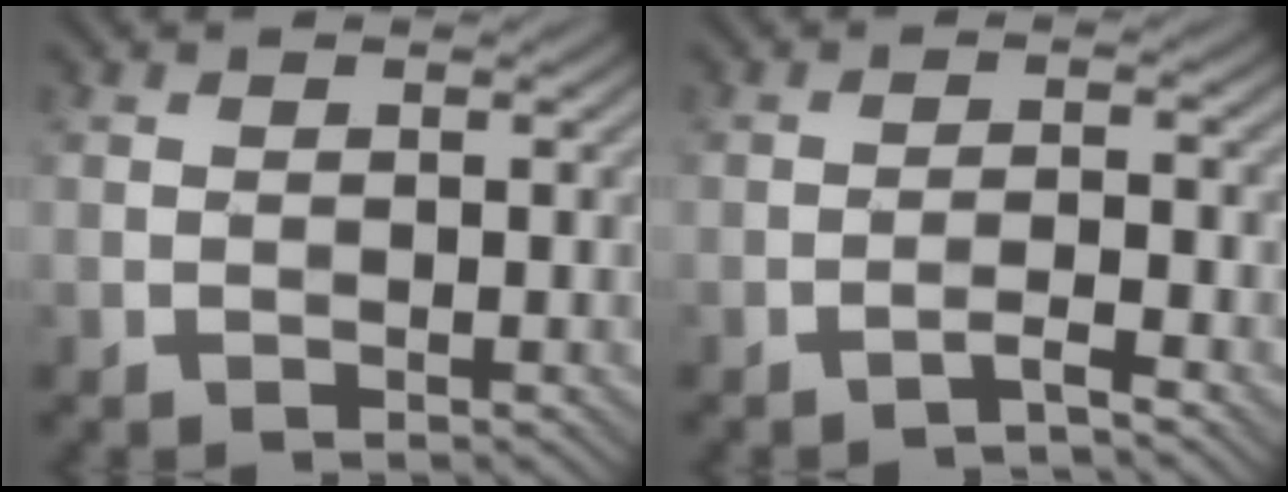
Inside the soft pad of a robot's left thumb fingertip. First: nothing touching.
{"total": 2.3, "force": [-1.7, 0.0, 1.6], "torque": [-0.028, 0.011, -0.038]}